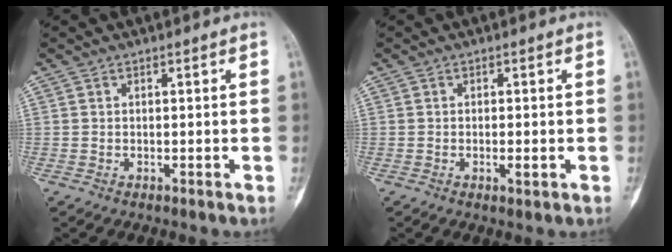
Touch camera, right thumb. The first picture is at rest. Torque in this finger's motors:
{"motor_torque": [-0.56, 0.24, -0.13, 0.55, -0.09]}